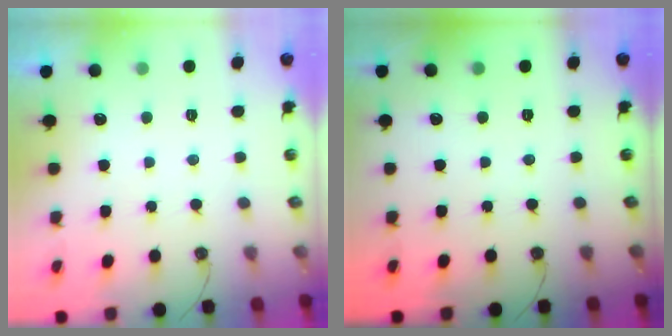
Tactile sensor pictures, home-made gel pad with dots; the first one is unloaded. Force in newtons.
{"total": 0.0}